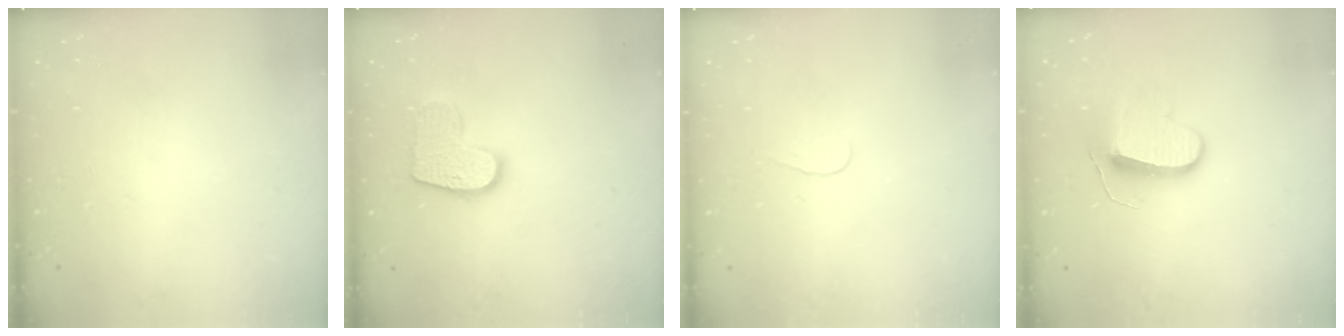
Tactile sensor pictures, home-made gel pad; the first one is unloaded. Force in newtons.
{"total": 11.6, "press": 11.5, "slide": 0.5}
{"total": 2.8, "press": 2.7, "slide": 0.3}
{"total": 9.3, "press": 9.3, "slide": 0.1}